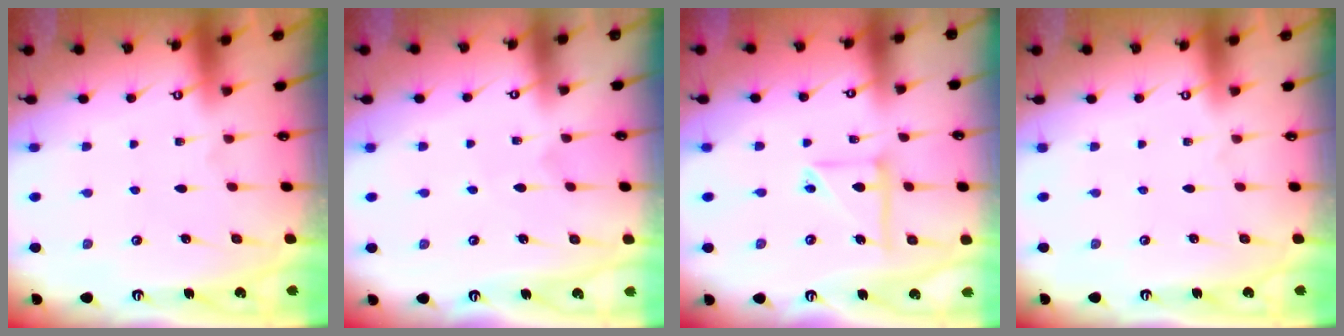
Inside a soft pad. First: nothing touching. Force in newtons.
{"total": 3.4, "press": 3.4, "slide": 0.3}
{"total": 9.1, "press": 9.1, "slide": 0.8}
{"total": 0.0}